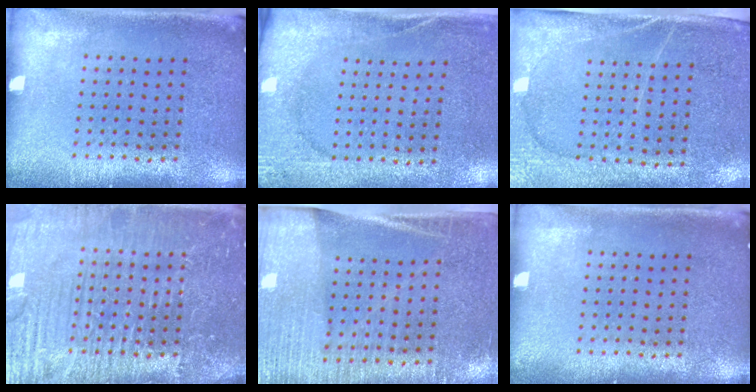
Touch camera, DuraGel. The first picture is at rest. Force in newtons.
{"total": 2.7, "press": 2.2, "slide": 1.5}
{"total": 2.9, "press": 2.6, "slide": 1.3}
{"total": 7.7, "press": 7.6, "slide": 0.9}
{"total": 3.0, "press": 2.8, "slide": 1.2}
{"total": 0.0}